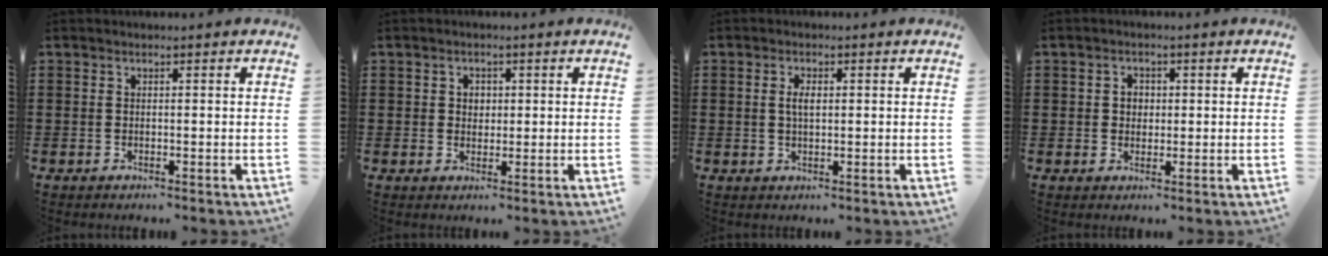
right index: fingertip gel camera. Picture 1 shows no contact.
{"total": 1.7, "force": [0.4, 1.4, 0.7], "torque": [-0.017, 0.010, 0.006]}
{"total": 2.3, "force": [0.3, 1.0, 2.1], "torque": [-0.042, 0.006, 0.003]}
{"total": 2.0, "force": [0.1, 1.8, 0.9], "torque": [-0.023, 0.010, -0.001]}